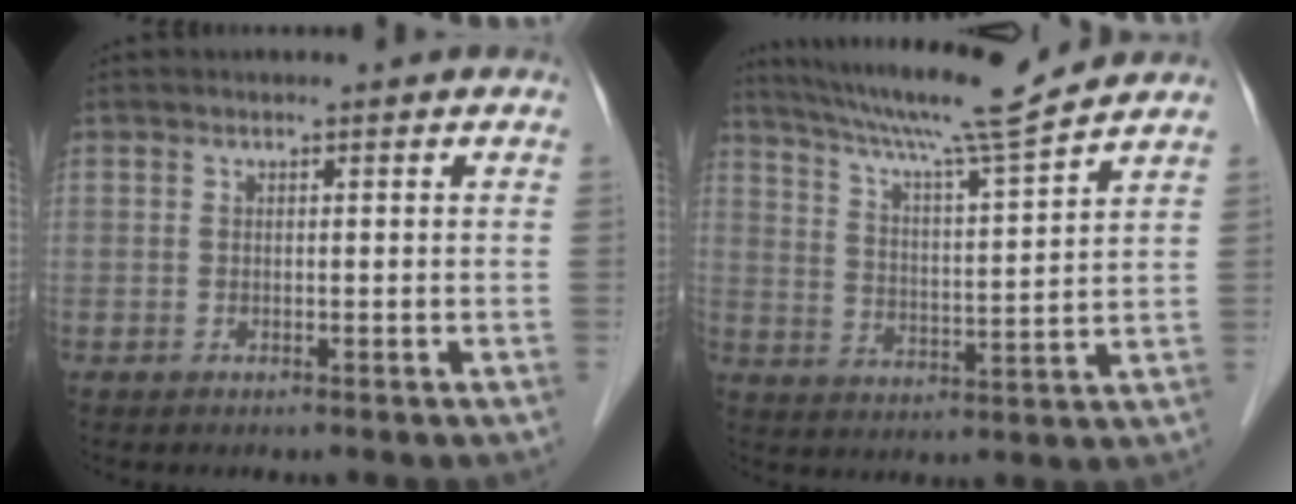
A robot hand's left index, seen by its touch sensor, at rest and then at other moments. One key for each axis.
{"total": 13.9, "fx": 12.5, "fy": -1.7, "fz": 5.8, "tx": -0.109, "ty": -0.006, "tz": 0.201}